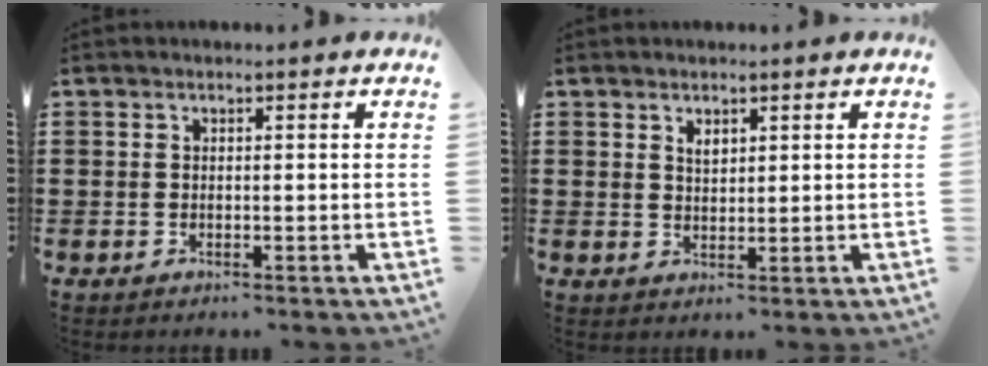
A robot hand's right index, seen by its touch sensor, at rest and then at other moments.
{"total": 1.5, "force": [1.1, 0.7, 0.8], "torque": [-0.018, 0.002, 0.020]}